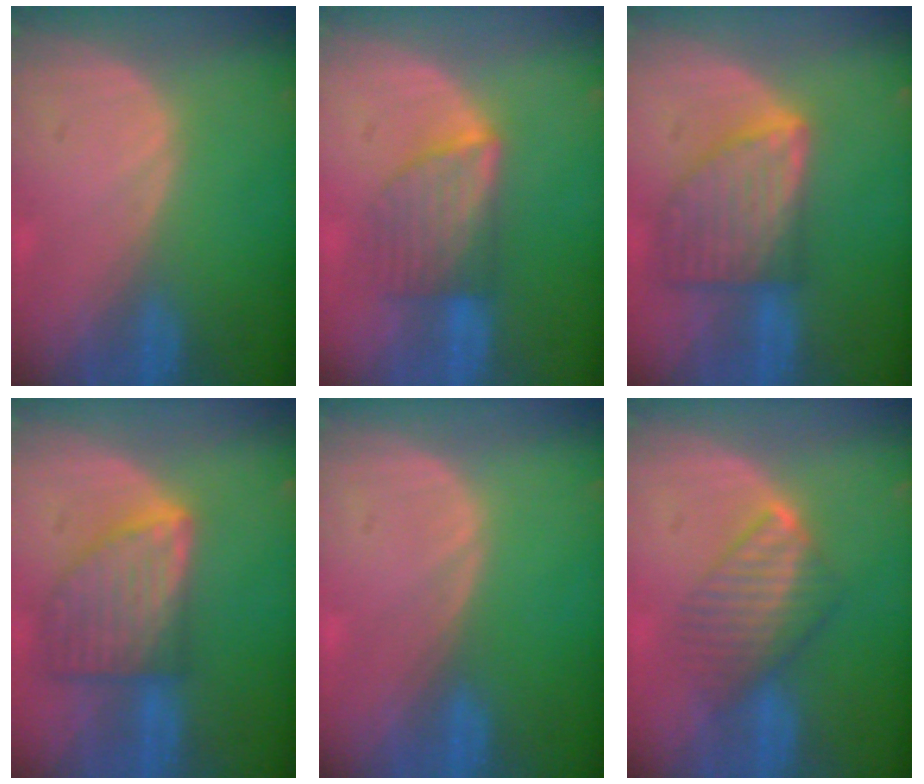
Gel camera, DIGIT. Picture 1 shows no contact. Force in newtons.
{"total": 6.0, "press": 5.9, "slide": 0.7}
{"total": 8.3, "press": 7.5, "slide": 3.6}
{"total": 8.3, "press": 7.5, "slide": 3.6}
{"total": 0.0}
{"total": 5.7, "press": 5.6, "slide": 0.6}